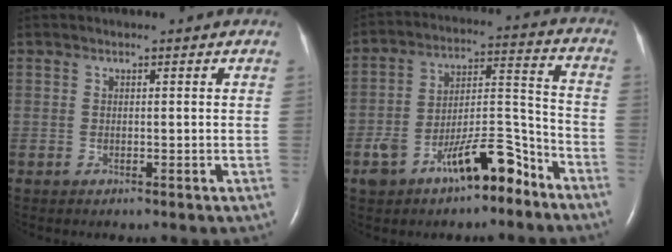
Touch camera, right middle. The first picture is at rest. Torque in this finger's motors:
{"motor_torque": [1.12, -1.02, 0.28, 0.13]}